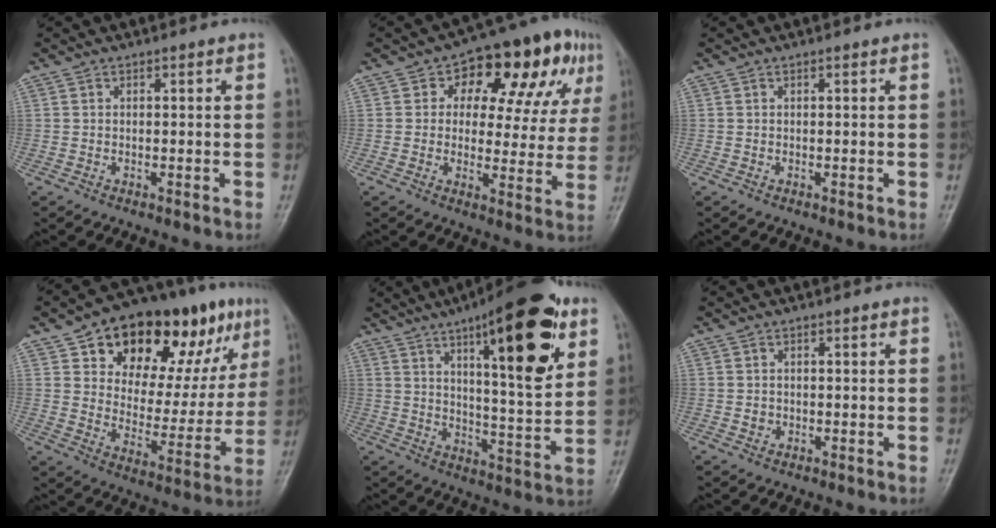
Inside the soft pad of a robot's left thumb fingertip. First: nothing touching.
{"total": 17.5, "force": [7.0, 10.0, 12.5], "torque": [-0.100, 0.014, 0.087]}
{"total": 0.0}
{"total": 26.4, "force": [13.3, 13.3, 18.5], "torque": [-0.221, -0.007, 0.206]}
{"total": 21.8, "force": [10.4, 6.0, 18.2], "torque": [-0.234, -0.040, 0.152]}
{"total": 1.2, "force": [-0.2, 1.1, 0.4], "torque": [-0.001, 0.003, -0.001]}